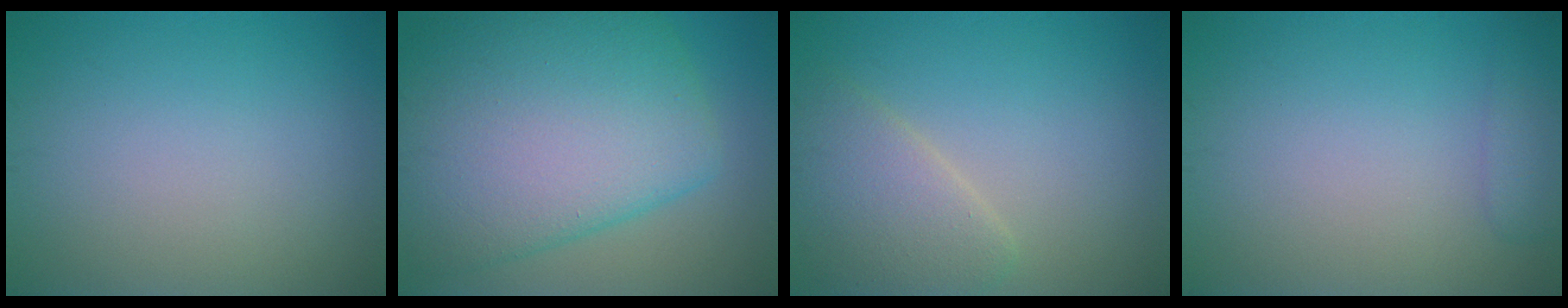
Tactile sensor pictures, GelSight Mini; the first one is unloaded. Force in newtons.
{"total": 12.4, "press": 12.4, "slide": 0.6}
{"total": 4.0, "press": 4.0, "slide": 0.4}
{"total": 1.9, "press": 1.9, "slide": 0.1}